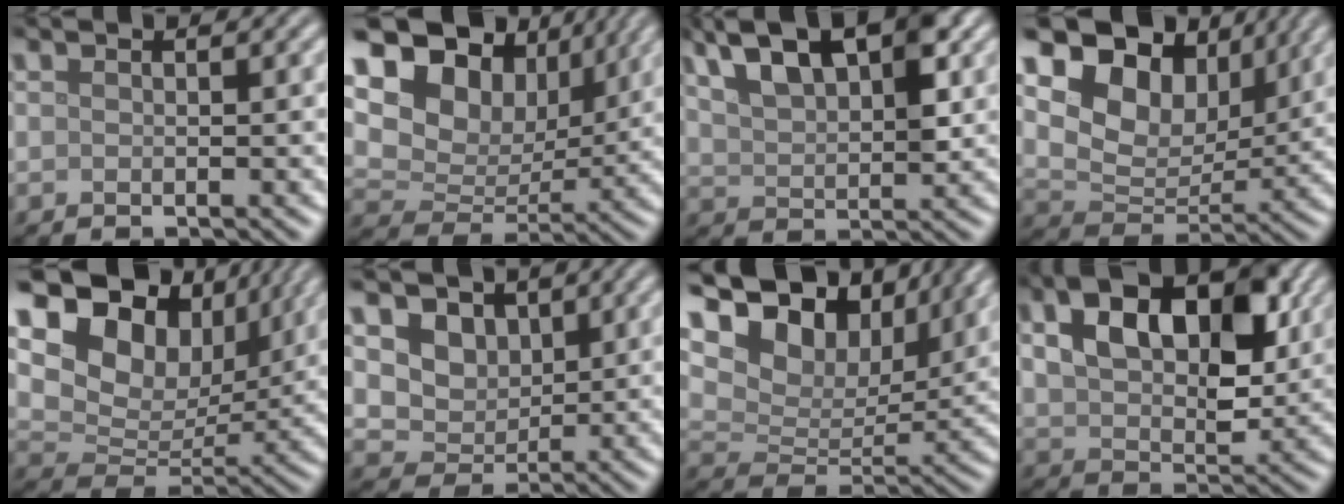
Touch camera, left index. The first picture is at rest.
{"total": 13.3, "force": [6.5, 8.9, 7.4], "torque": [-0.152, 0.022, 0.111]}
{"total": 9.7, "force": [4.8, 4.6, 7.1], "torque": [-0.120, 0.032, 0.074]}
{"total": 10.6, "force": [6.0, 6.5, 5.9], "torque": [-0.112, -0.001, 0.105]}
{"total": 14.1, "force": [7.4, 9.3, 7.6], "torque": [-0.158, 0.026, 0.129]}
{"total": 5.0, "force": [2.2, 3.9, 2.3], "torque": [-0.062, -0.016, 0.047]}
{"total": 17.0, "force": [10.3, 10.1, 9.1], "torque": [-0.190, 0.045, 0.156]}
{"total": 9.7, "force": [3.2, 5.7, 7.1], "torque": [-0.122, 0.004, 0.056]}